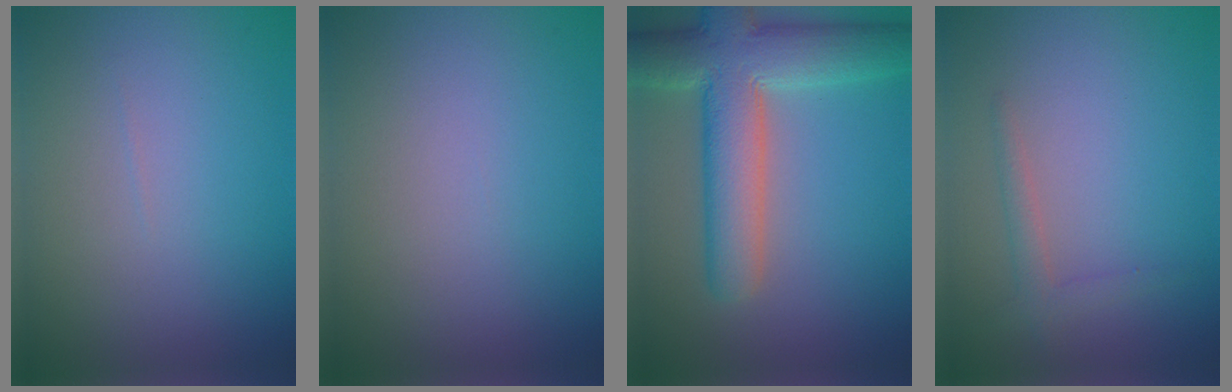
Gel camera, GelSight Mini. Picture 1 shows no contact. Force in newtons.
{"total": 0.0}
{"total": 9.5, "press": 9.4, "slide": 0.8}
{"total": 1.6, "press": 1.6, "slide": 0.0}